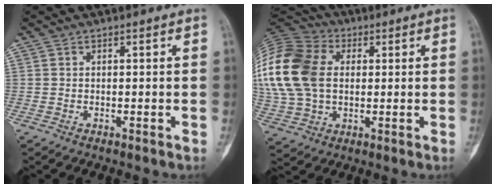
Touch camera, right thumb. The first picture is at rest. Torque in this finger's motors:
{"motor_torque": [-0.22, 1.18, 1.63, 0.18, 0.22]}